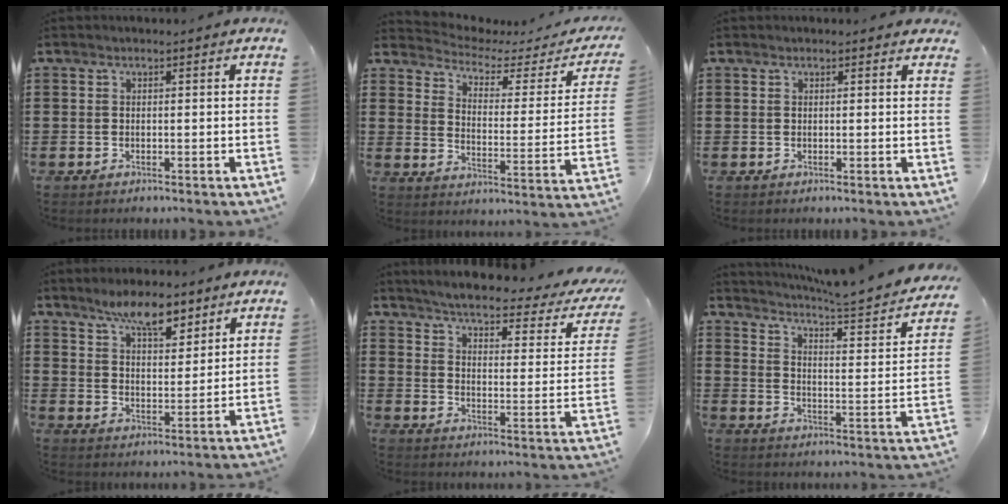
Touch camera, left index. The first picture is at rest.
{"total": 3.0, "force": [2.6, 1.1, 1.1], "torque": [-0.044, -0.022, 0.035]}
{"total": 0.6, "force": [0.5, 0.3, 0.2], "torque": [-0.006, 0.002, 0.009]}
{"total": 7.3, "force": [5.8, 2.5, 3.7], "torque": [-0.073, -0.013, 0.101]}
{"total": 3.7, "force": [3.0, -0.3, 2.1], "torque": [-0.059, -0.027, 0.042]}
{"total": 4.5, "force": [4.0, -0.5, 2.0], "torque": [-0.055, -0.041, 0.056]}